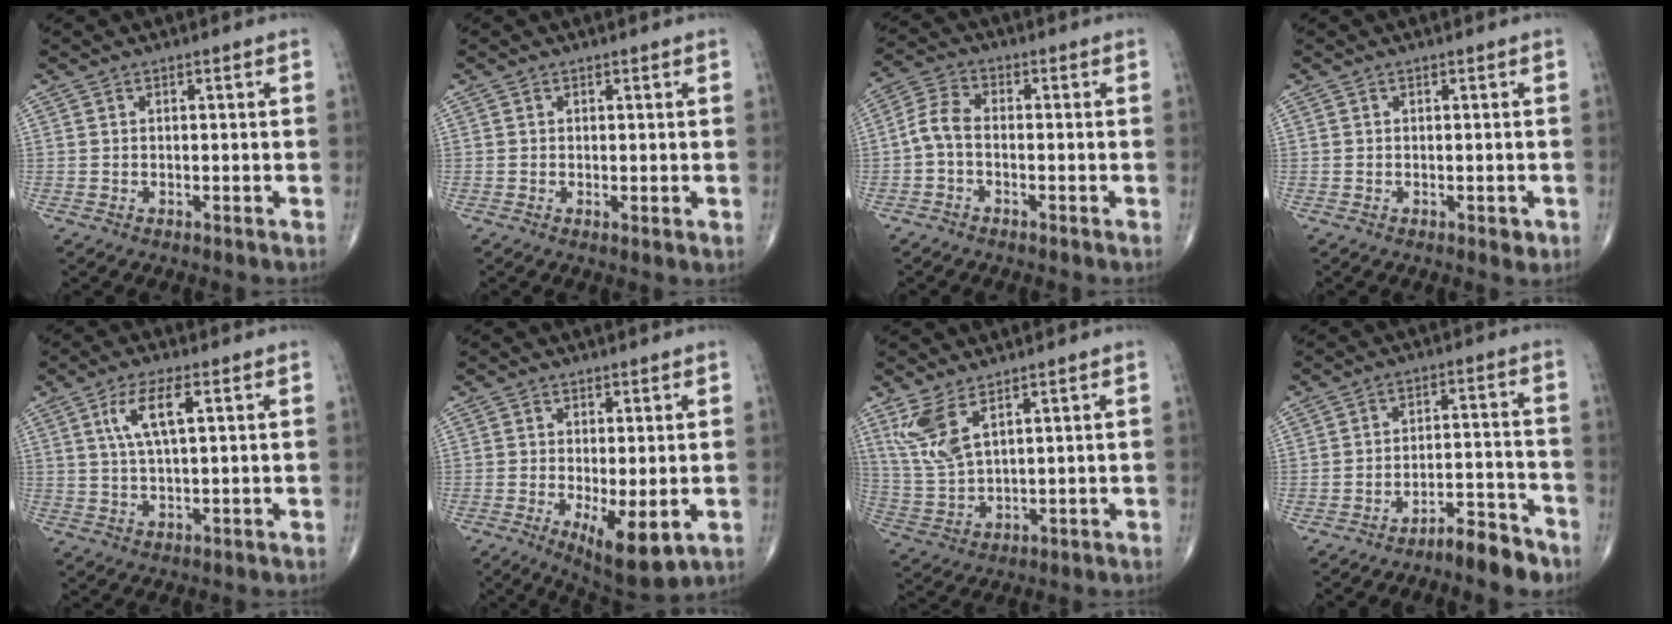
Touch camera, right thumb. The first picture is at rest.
{"total": 1.6, "force": [0.0, 0.5, 1.5], "torque": [-0.028, -0.008, -0.002]}
{"total": 4.7, "force": [-1.2, 2.6, 3.8], "torque": [-0.080, 0.018, -0.036]}
{"total": 1.5, "force": [-0.4, 0.9, 1.1], "torque": [-0.007, -0.001, -0.005]}
{"total": 6.8, "force": [2.3, 1.9, 6.1], "torque": [-0.124, 0.000, 0.046]}
{"total": 9.0, "force": [-2.3, 3.2, 8.1], "torque": [-0.125, -0.022, -0.028]}
{"total": 7.9, "force": [4.7, 2.7, 5.8], "torque": [-0.130, -0.022, 0.109]}
{"total": 6.6, "force": [-5.5, 1.7, 3.3], "torque": [-0.049, 0.061, -0.087]}